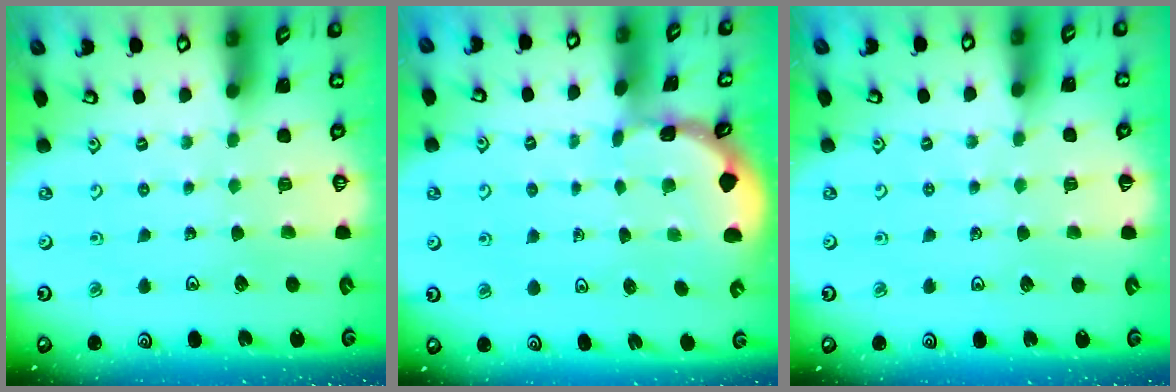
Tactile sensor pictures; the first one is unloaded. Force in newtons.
{"total": 0.7, "press": 0.6, "slide": 0.1}
{"total": 2.0, "press": 2.0, "slide": 0.3}